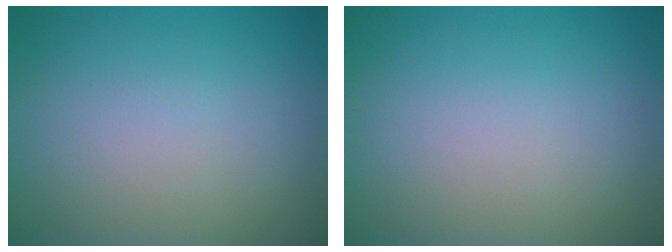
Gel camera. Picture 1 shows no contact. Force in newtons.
{"total": 0.0}